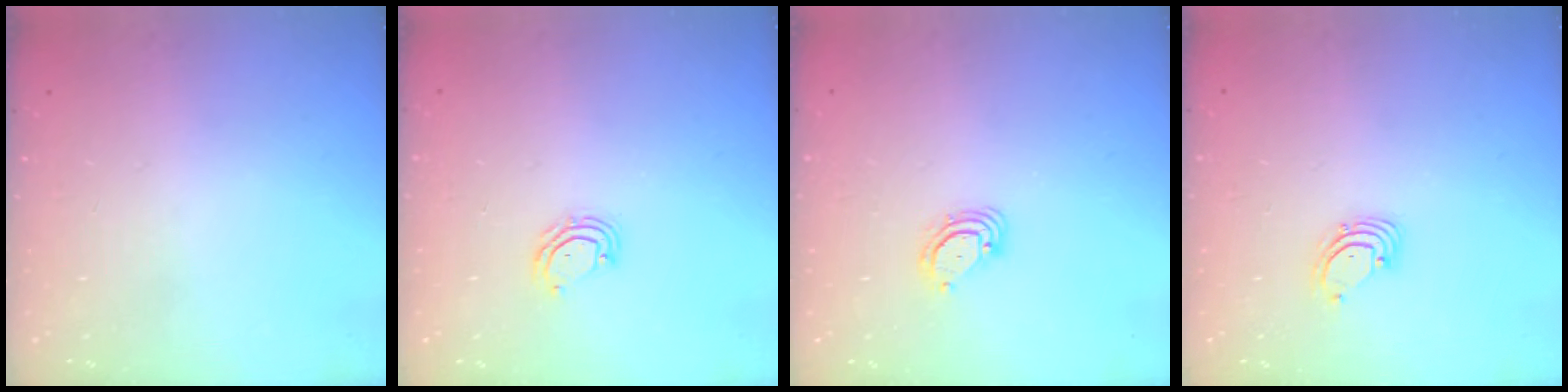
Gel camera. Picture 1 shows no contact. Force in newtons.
{"total": 6.1, "press": 6.1, "slide": 0.5}
{"total": 3.9, "press": 3.9, "slide": 0.4}
{"total": 1.6, "press": 1.6, "slide": 0.1}